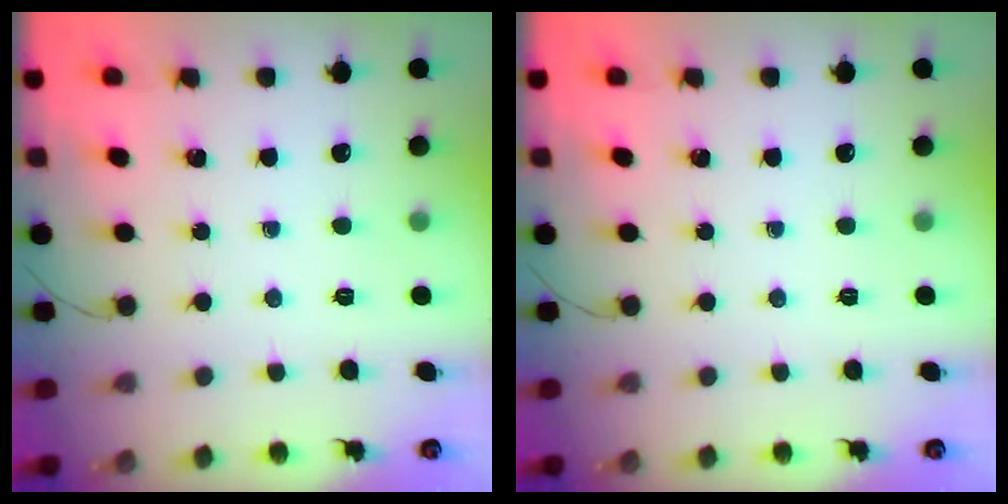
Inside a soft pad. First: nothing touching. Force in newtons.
{"total": 0.0}